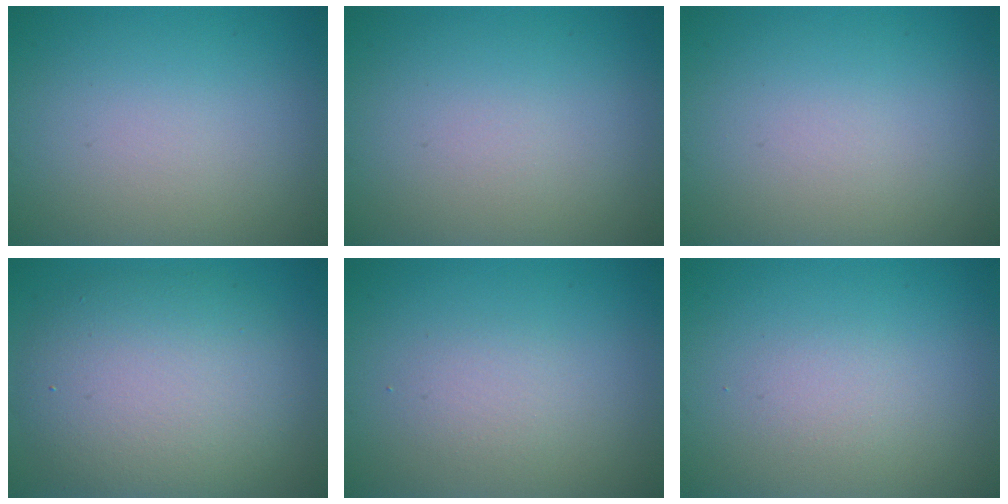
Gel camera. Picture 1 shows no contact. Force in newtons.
{"total": 0.0}
{"total": 0.0}
{"total": 8.1, "press": 8.1, "slide": 0.5}
{"total": 1.4, "press": 1.4, "slide": 0.1}
{"total": 1.1, "press": 1.1, "slide": 0.1}